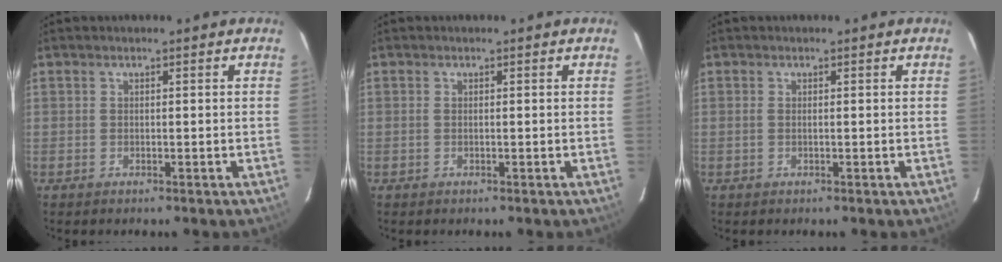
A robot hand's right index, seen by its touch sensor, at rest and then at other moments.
{"total": 0.5, "force": [0.0, 0.0, 0.5], "torque": [-0.012, 0.001, -0.002]}
{"total": 0.8, "force": [0.0, 0.0, 0.8], "torque": [-0.017, 0.000, -0.002]}